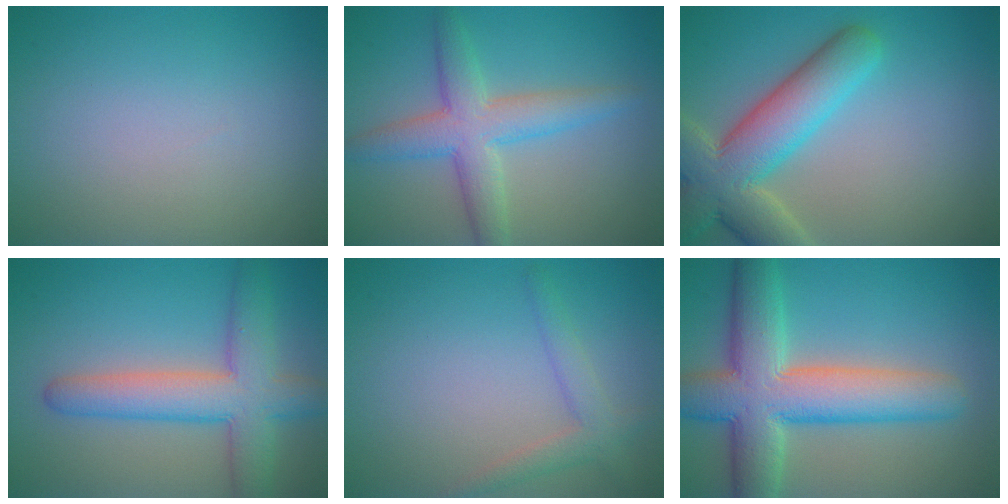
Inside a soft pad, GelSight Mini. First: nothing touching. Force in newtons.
{"total": 5.2, "press": 5.2, "slide": 0.2}
{"total": 8.8, "press": 8.8, "slide": 0.8}
{"total": 6.7, "press": 6.7, "slide": 0.3}
{"total": 2.3, "press": 2.3, "slide": 0.1}
{"total": 10.0, "press": 10.0, "slide": 0.6}